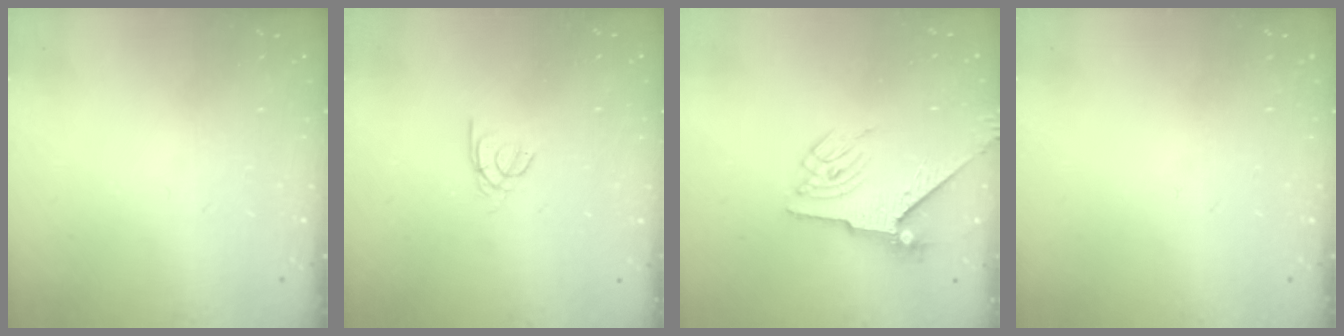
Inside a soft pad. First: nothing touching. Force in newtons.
{"total": 2.2, "press": 2.2, "slide": 0.2}
{"total": 5.4, "press": 5.4, "slide": 0.8}
{"total": 0.0}